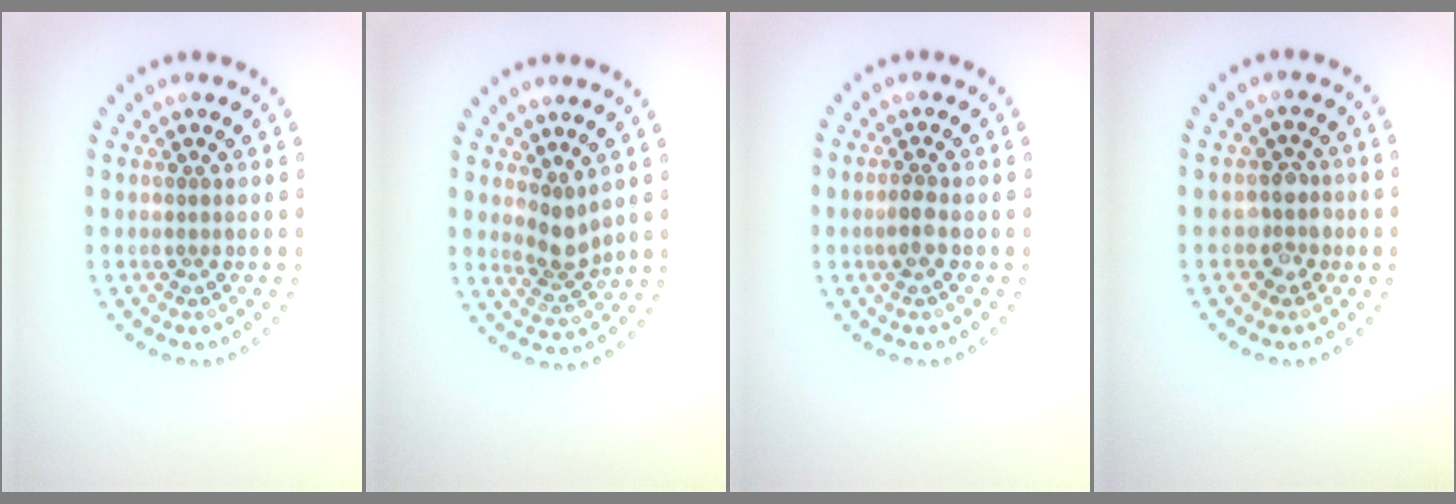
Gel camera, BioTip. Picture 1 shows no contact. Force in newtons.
{"total": 2.4, "press": 1.9, "slide": 1.5}
{"total": 1.4, "press": 1.4, "slide": 0.4}
{"total": 2.3, "press": 2.0, "slide": 1.1}